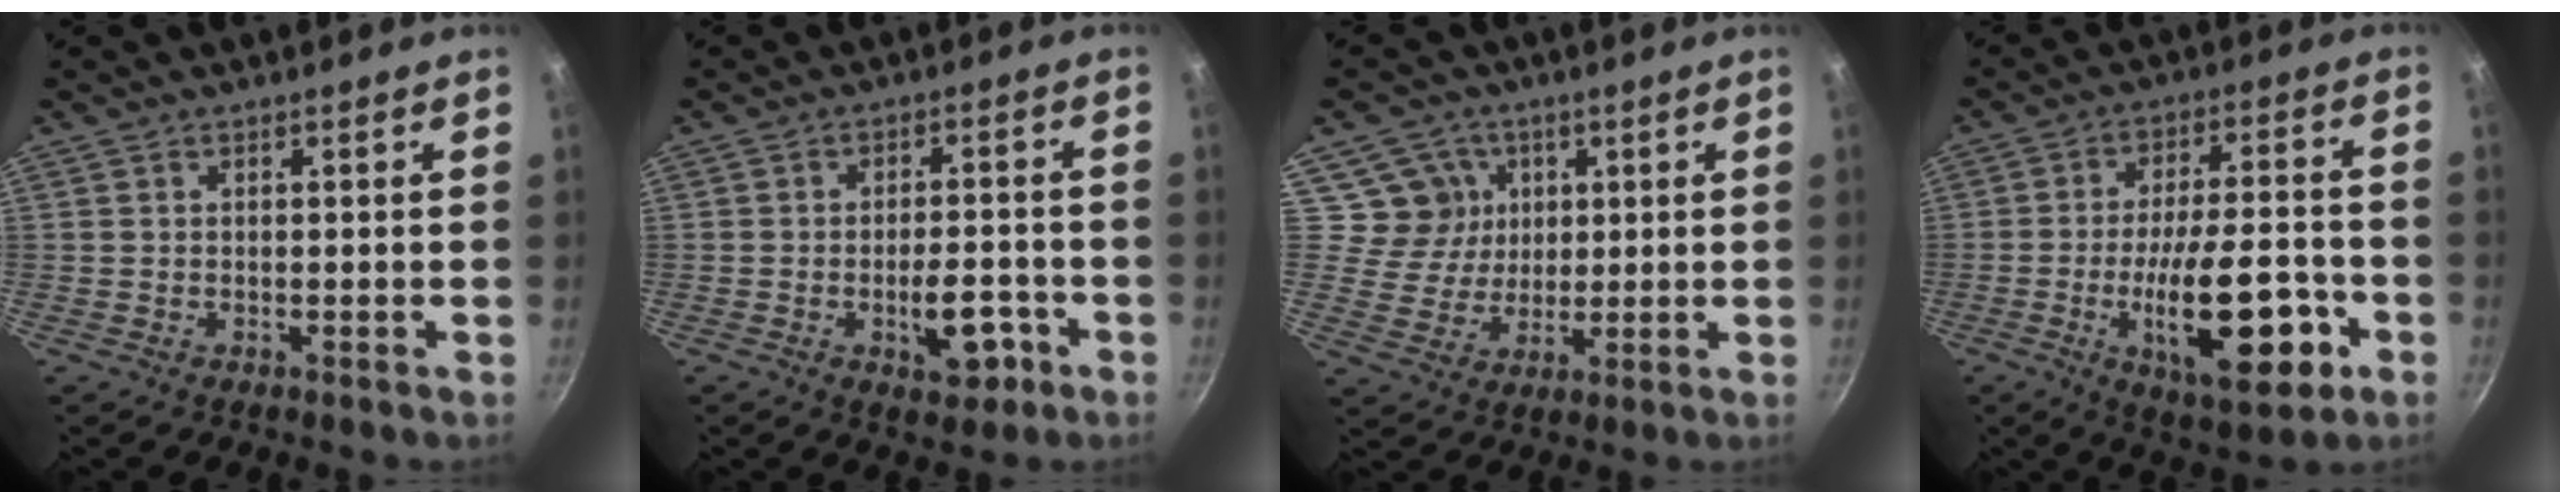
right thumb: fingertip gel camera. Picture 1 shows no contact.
{"total": 7.8, "force": [-3.1, 3.9, 6.1], "torque": [-0.058, 0.019, -0.041]}
{"total": 7.8, "force": [2.7, 7.1, 1.9], "torque": [-0.002, -0.014, 0.047]}
{"total": 19.3, "force": [-6.3, 7.2, 16.7], "torque": [-0.242, 0.022, -0.093]}